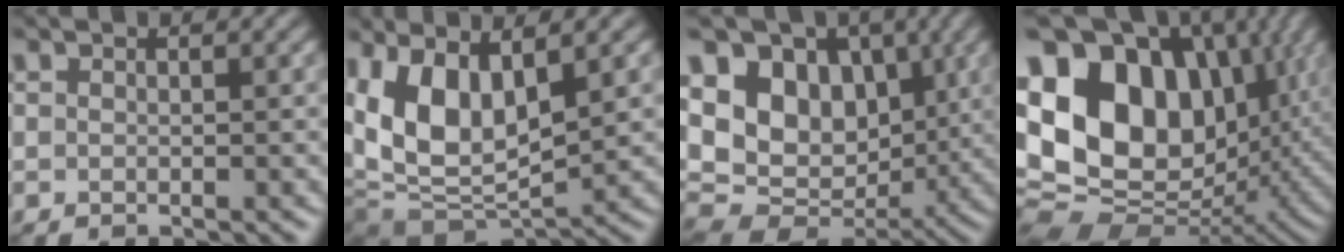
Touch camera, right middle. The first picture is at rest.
{"total": 10.0, "force": [1.5, 5.5, 8.2], "torque": [-0.168, -0.013, 0.030]}
{"total": 13.7, "force": [3.7, 10.0, 8.6], "torque": [-0.161, 0.010, 0.063]}
{"total": 19.2, "force": [4.2, 13.6, 12.8], "torque": [-0.260, 0.017, 0.081]}